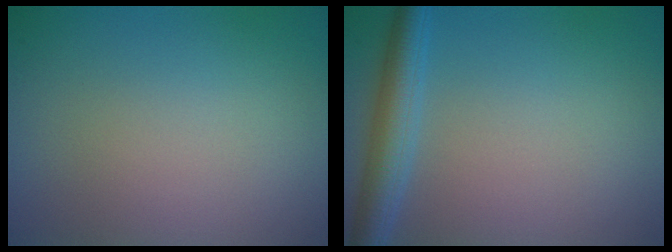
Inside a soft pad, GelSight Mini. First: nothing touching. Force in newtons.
{"total": 3.8, "press": 3.8, "slide": 0.1}